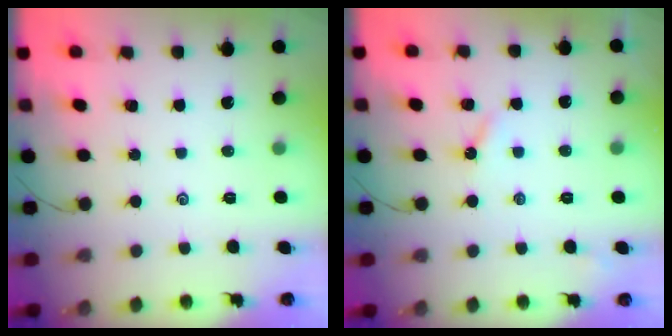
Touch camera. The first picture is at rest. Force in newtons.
{"total": 2.9, "press": 2.8, "slide": 0.3}